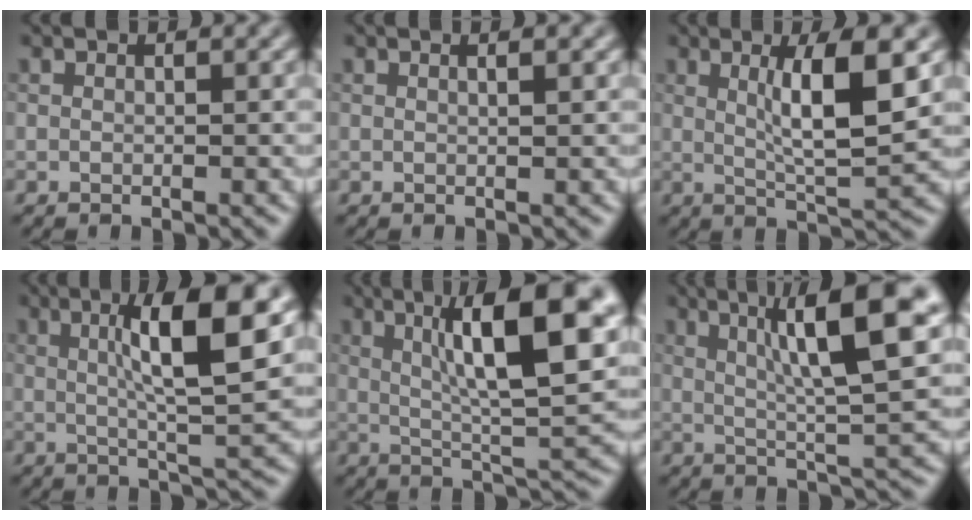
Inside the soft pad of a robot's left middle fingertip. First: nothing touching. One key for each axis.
{"total": 1.1, "fx": 0.5, "fy": 0.3, "fz": 0.9, "tx": -0.010, "ty": 0.001, "tz": 0.001}
{"total": 6.3, "fx": 1.5, "fy": 1.1, "fz": 6.0, "tx": -0.100, "ty": -0.002, "tz": 0.029}
{"total": 8.5, "fx": 2.3, "fy": 1.5, "fz": 8.1, "tx": -0.117, "ty": 0.008, "tz": 0.036}
{"total": 12.2, "fx": 4.0, "fy": 2.7, "fz": 11.2, "tx": -0.162, "ty": 0.014, "tz": 0.066}
{"total": 10.5, "fx": 3.7, "fy": 1.7, "fz": 9.7, "tx": -0.134, "ty": 0.011, "tz": 0.059}